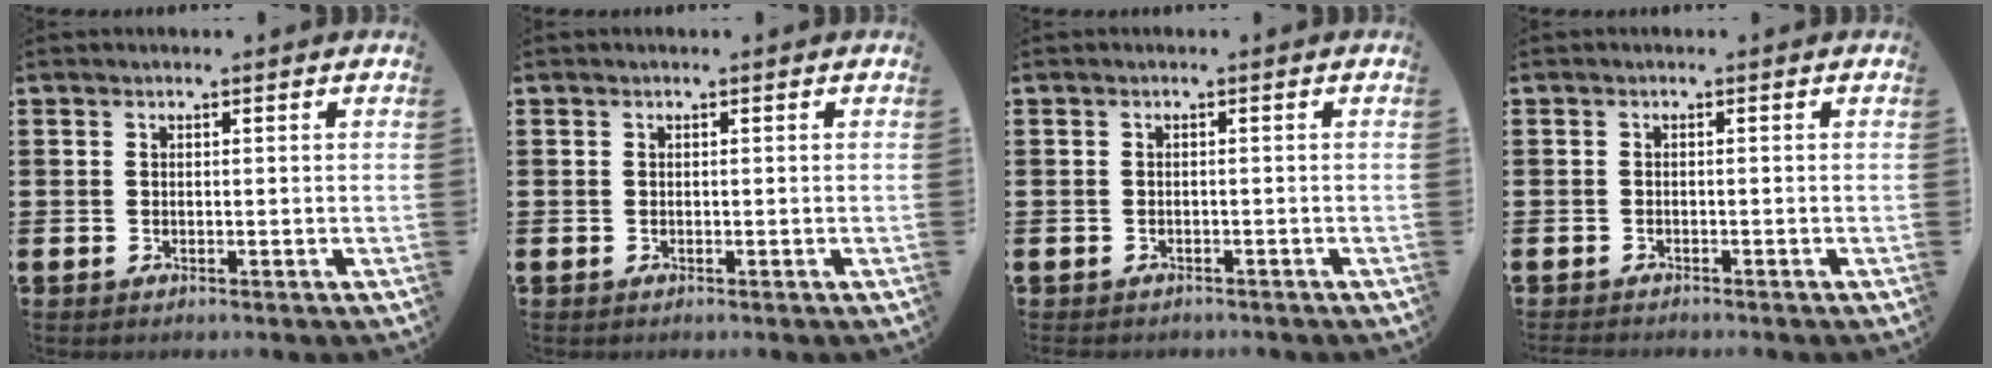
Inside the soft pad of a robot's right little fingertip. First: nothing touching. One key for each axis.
{"total": 0.0}
{"total": 0.5, "fx": -0.5, "fy": 0.2, "fz": 0.0, "tx": -0.002, "ty": -0.001, "tz": -0.011}
{"total": 0.7, "fx": -0.7, "fy": 0.0, "fz": 0.1, "tx": -0.002, "ty": -0.003, "tz": -0.014}